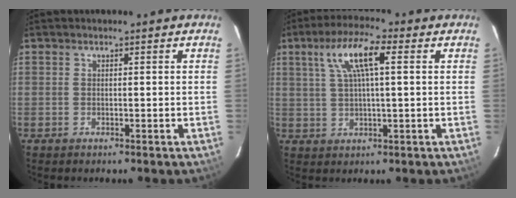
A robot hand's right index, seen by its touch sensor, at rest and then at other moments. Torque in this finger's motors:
{"motor_torque": [0.51, 0.34, 0.29, 0.13]}